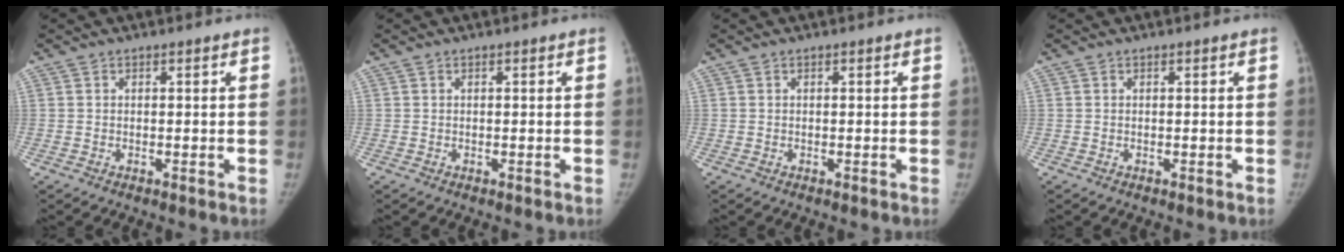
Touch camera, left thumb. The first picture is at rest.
{"total": 0.0}
{"total": 0.0}
{"total": 0.0}